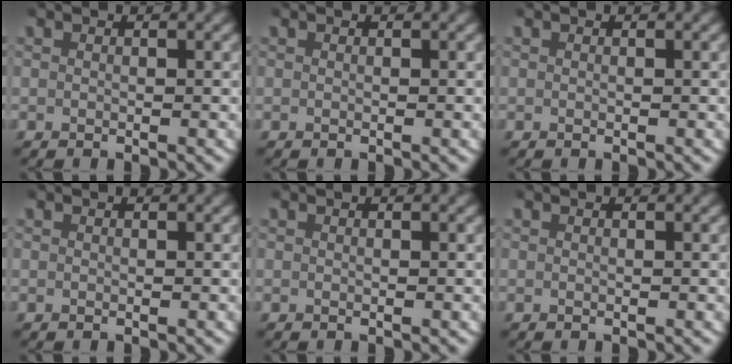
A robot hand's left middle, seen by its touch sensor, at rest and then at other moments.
{"total": 0.0}
{"total": 0.0}
{"total": 0.0}
{"total": 0.0}
{"total": 0.0}